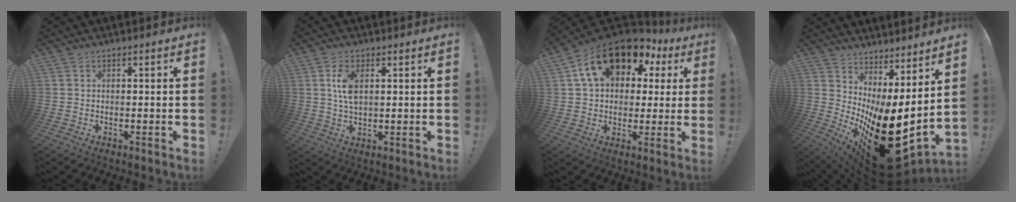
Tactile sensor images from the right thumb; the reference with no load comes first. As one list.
[{"total": 6.2, "force": [1.6, 3.1, 5.1], "torque": [-0.087, -0.006, 0.023]}, {"total": 18.0, "force": [9.2, 11.3, 10.5], "torque": [-0.169, -0.041, 0.167]}, {"total": 21.7, "force": [-7.9, 7.9, 18.6], "torque": [-0.258, 0.009, -0.105]}]